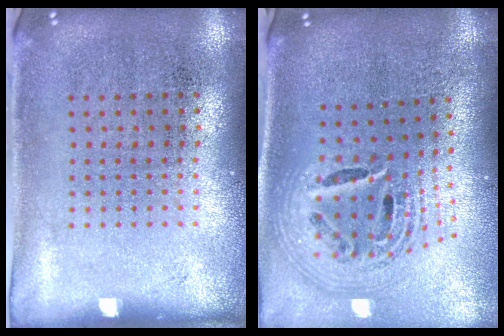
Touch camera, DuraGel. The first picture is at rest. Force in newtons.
{"total": 2.7, "press": 1.9, "slide": 1.9}